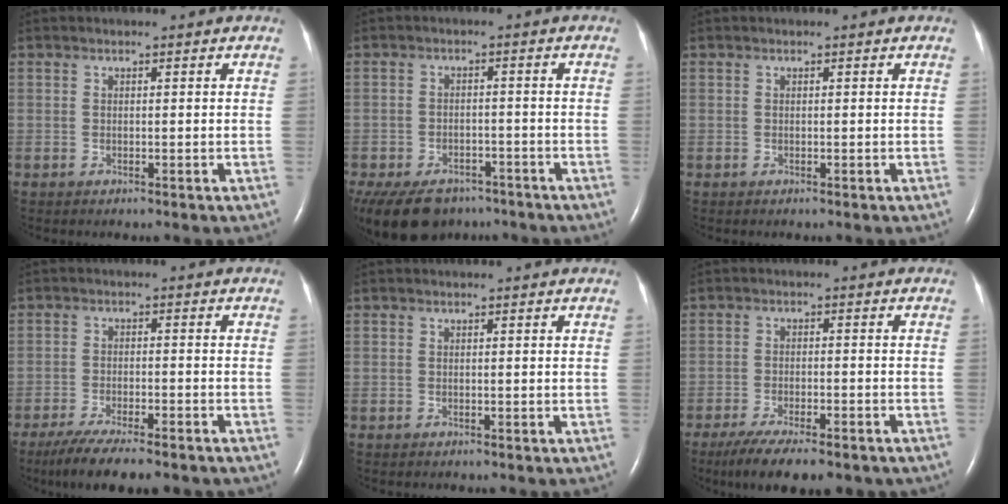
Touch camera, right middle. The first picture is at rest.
{"total": 13.3, "force": [-9.7, 7.6, 5.1], "torque": [-0.131, -0.010, -0.130]}
{"total": 0.0}
{"total": 11.4, "force": [-9.1, 1.8, 6.5], "torque": [-0.102, -0.021, -0.138]}
{"total": 0.0}
{"total": 12.5, "force": [-9.6, 3.1, 7.3], "torque": [-0.116, -0.015, -0.140]}